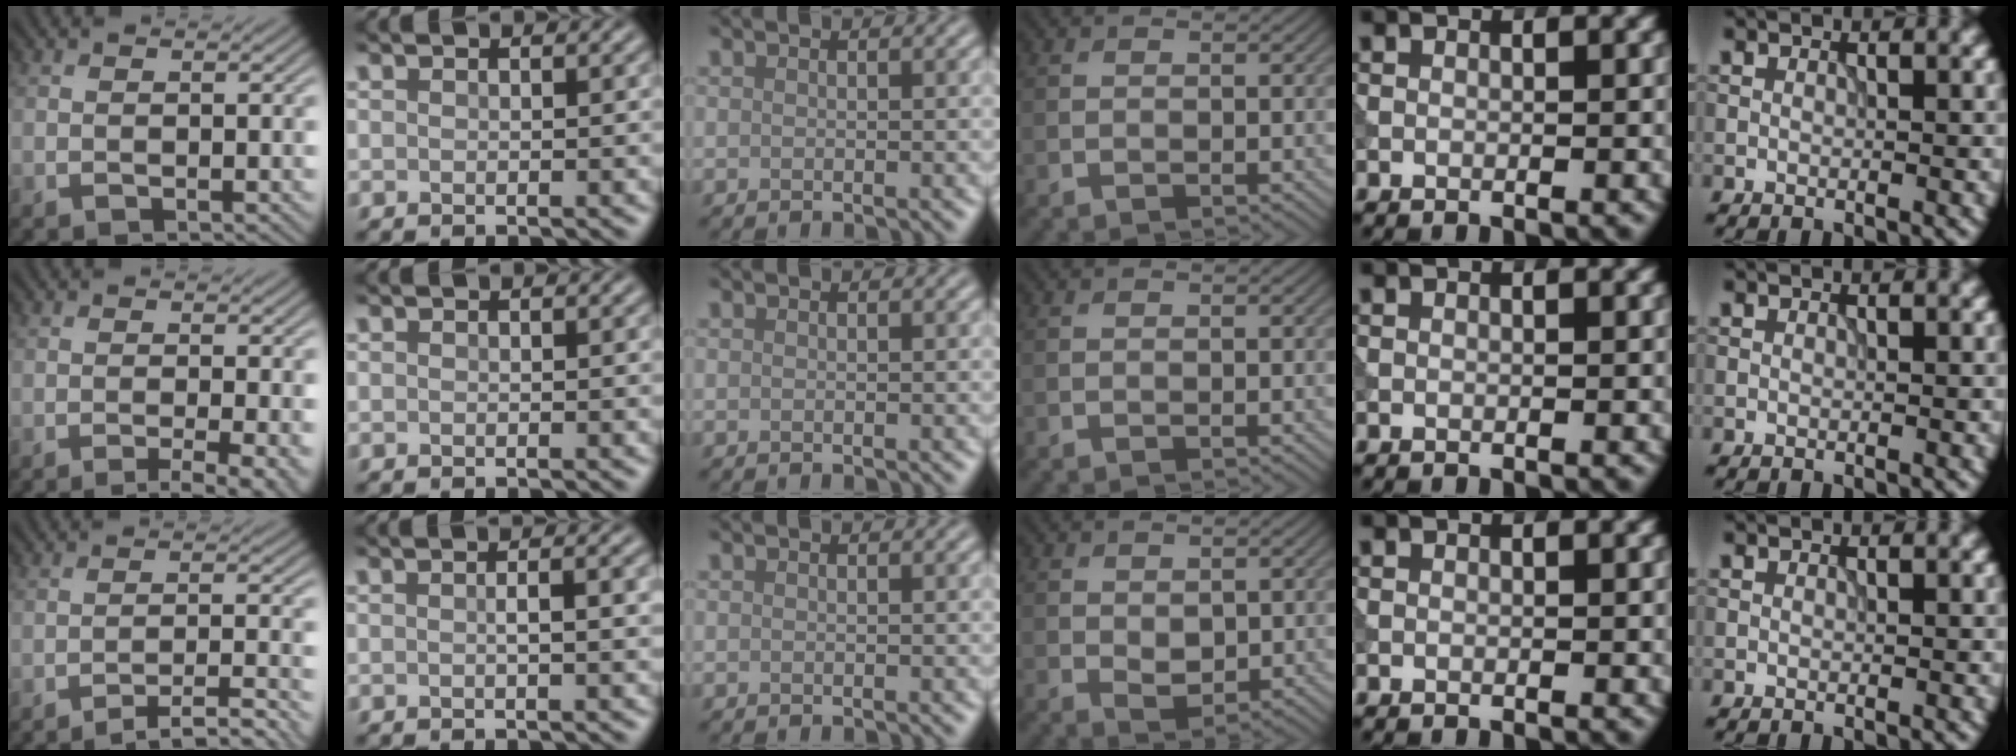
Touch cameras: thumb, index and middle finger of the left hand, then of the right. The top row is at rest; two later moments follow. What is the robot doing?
{"motion": "extract", "object": "tissue"}